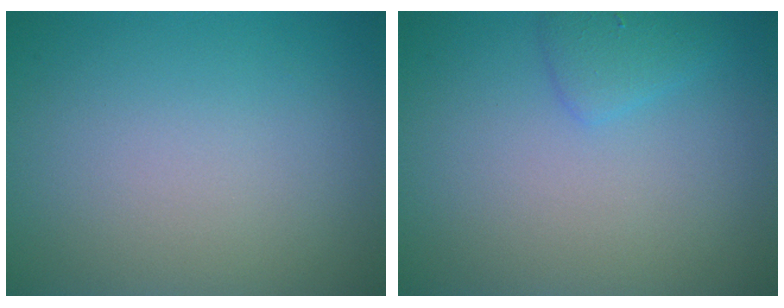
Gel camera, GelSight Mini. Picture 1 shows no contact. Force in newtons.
{"total": 1.6, "press": 1.6, "slide": 0.1}